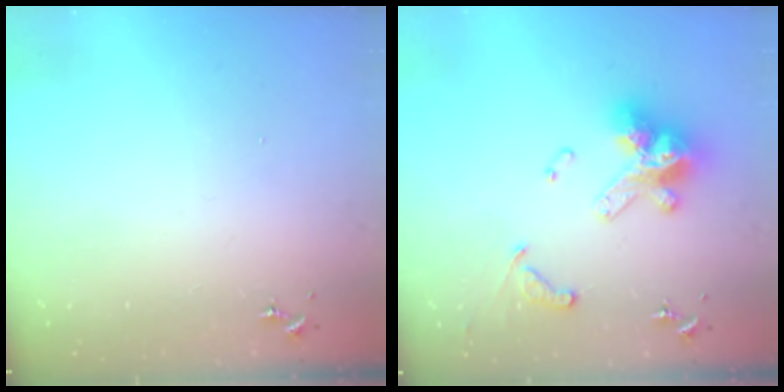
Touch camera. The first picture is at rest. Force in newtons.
{"total": 16.0, "press": 15.9, "slide": 1.7}